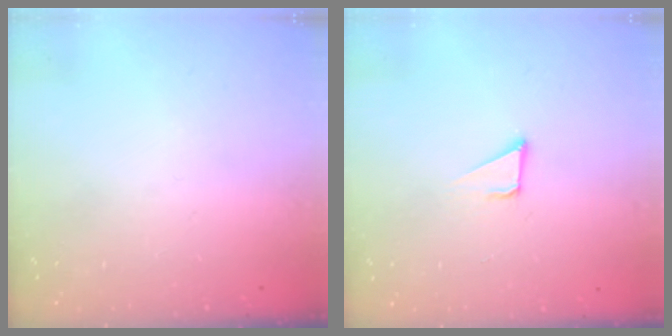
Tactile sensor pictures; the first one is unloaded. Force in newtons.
{"total": 2.4, "press": 2.4, "slide": 0.1}